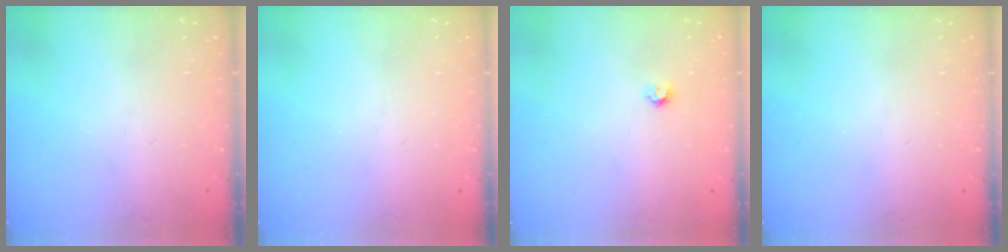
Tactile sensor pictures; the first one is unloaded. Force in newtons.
{"total": 0.0}
{"total": 3.2, "press": 3.2, "slide": 0.3}
{"total": 0.0}